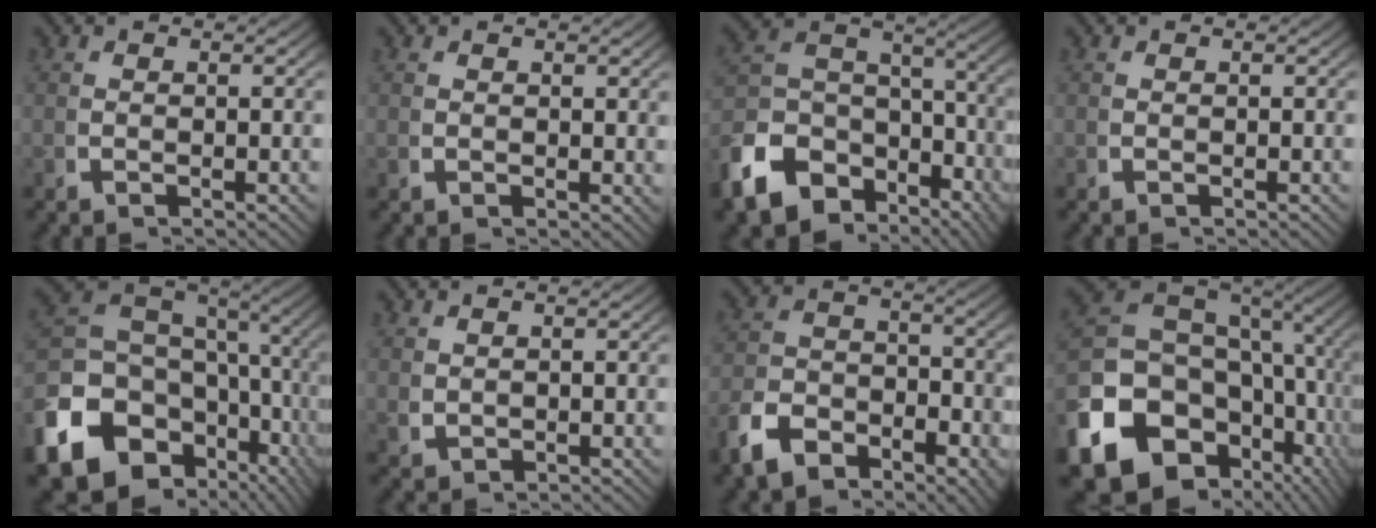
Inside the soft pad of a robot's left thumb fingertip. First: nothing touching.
{"total": 0.7, "force": [0.7, 0.3, 0.1], "torque": [0.000, -0.004, 0.013]}
{"total": 12.7, "force": [-4.0, 8.9, 8.2], "torque": [-0.164, -0.051, -0.047]}
{"total": 0.0}
{"total": 16.5, "force": [-3.8, 11.6, 11.0], "torque": [-0.199, -0.055, -0.045]}
{"total": 1.0, "force": [0.6, 0.7, 0.3], "torque": [-0.007, -0.005, 0.022]}
{"total": 6.1, "force": [-3.6, 4.0, 2.7], "torque": [-0.040, -0.023, -0.056]}
{"total": 18.4, "force": [-3.7, 13.1, 12.4], "torque": [-0.235, -0.048, -0.046]}